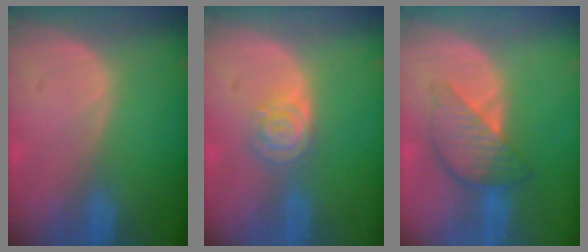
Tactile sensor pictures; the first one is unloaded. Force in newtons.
{"total": 4.3, "press": 3.9, "slide": 1.9}
{"total": 6.0, "press": 6.0, "slide": 0.4}